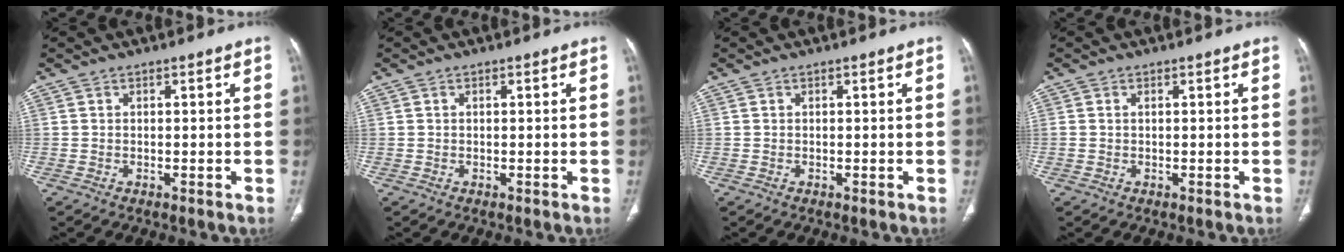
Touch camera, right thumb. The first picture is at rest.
{"total": 0.0}
{"total": 0.0}
{"total": 0.7, "force": [0.1, 0.5, 0.5], "torque": [-0.015, 0.004, 0.006]}